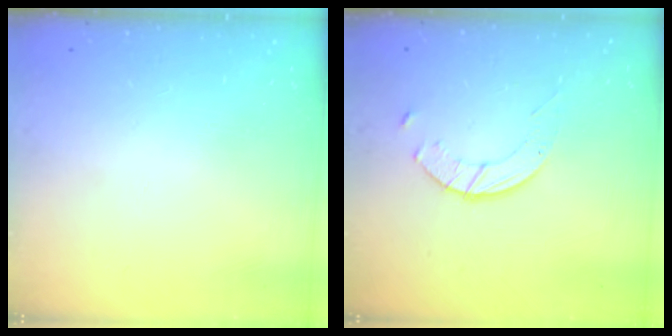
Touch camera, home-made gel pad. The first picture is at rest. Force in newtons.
{"total": 4.1, "press": 4.1, "slide": 0.4}